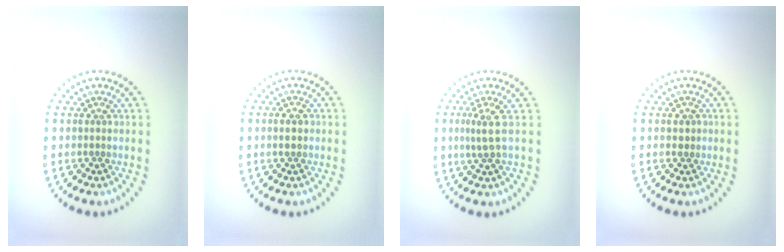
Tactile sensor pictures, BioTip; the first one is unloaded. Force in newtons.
{"total": 1.2, "press": 1.2, "slide": 0.1}
{"total": 2.0, "press": 1.4, "slide": 1.4}
{"total": 0.8, "press": 0.8, "slide": 0.1}